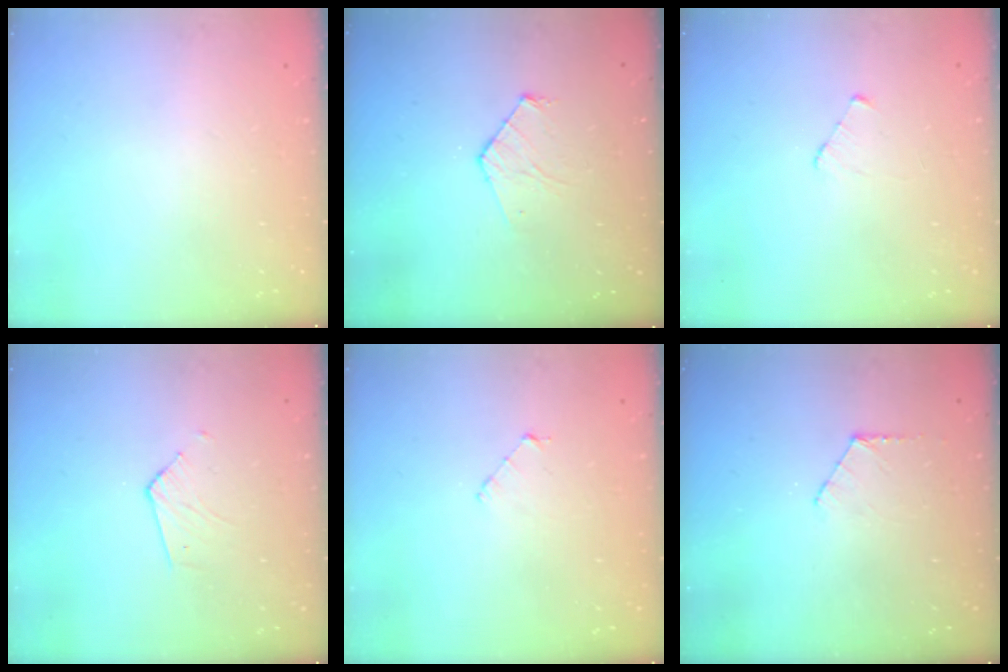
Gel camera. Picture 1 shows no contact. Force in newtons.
{"total": 5.7, "press": 5.7, "slide": 0.6}
{"total": 3.0, "press": 2.9, "slide": 0.3}
{"total": 3.1, "press": 3.1, "slide": 0.2}
{"total": 3.3, "press": 3.3, "slide": 0.3}
{"total": 4.9, "press": 4.8, "slide": 0.5}